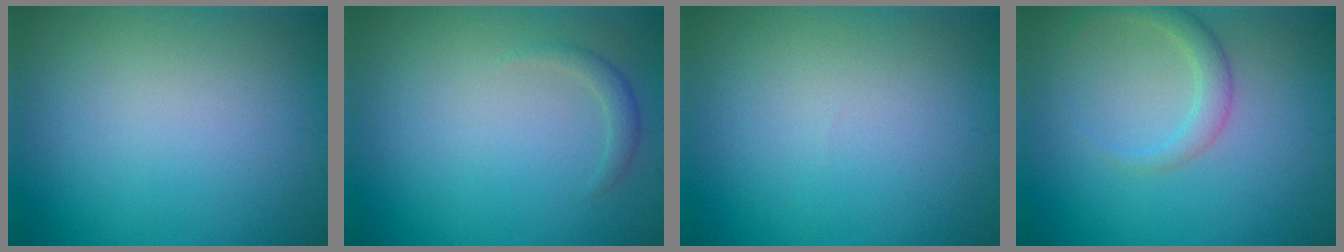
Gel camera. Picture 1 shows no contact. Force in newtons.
{"total": 1.2, "press": 1.2, "slide": 0.1}
{"total": 0.0}
{"total": 2.4, "press": 2.4, "slide": 0.2}